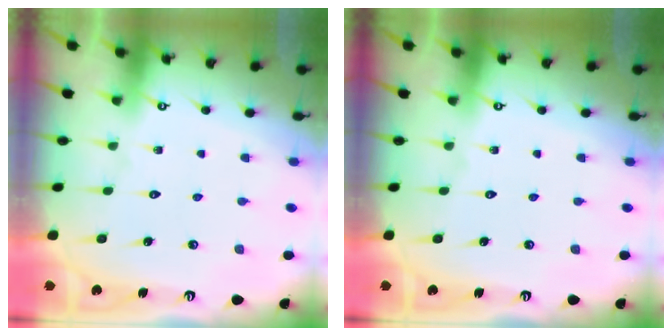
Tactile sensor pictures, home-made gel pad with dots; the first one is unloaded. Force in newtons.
{"total": 0.0}